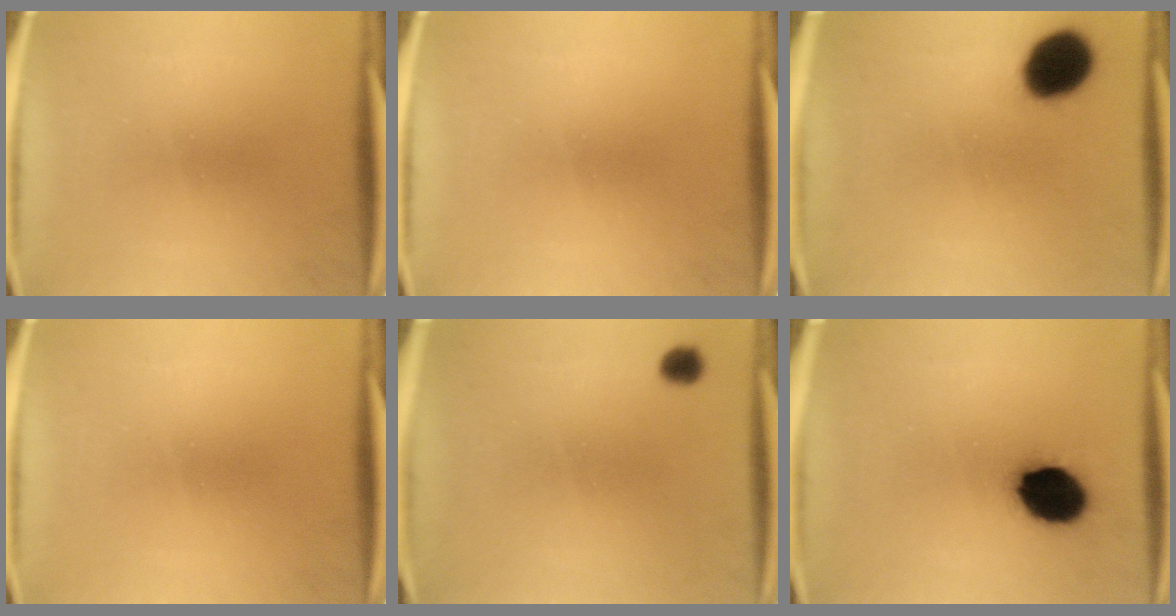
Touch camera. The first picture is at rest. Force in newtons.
{"total": 0.0}
{"total": 12.6}
{"total": 0.0}
{"total": 2.3}
{"total": 12.6}